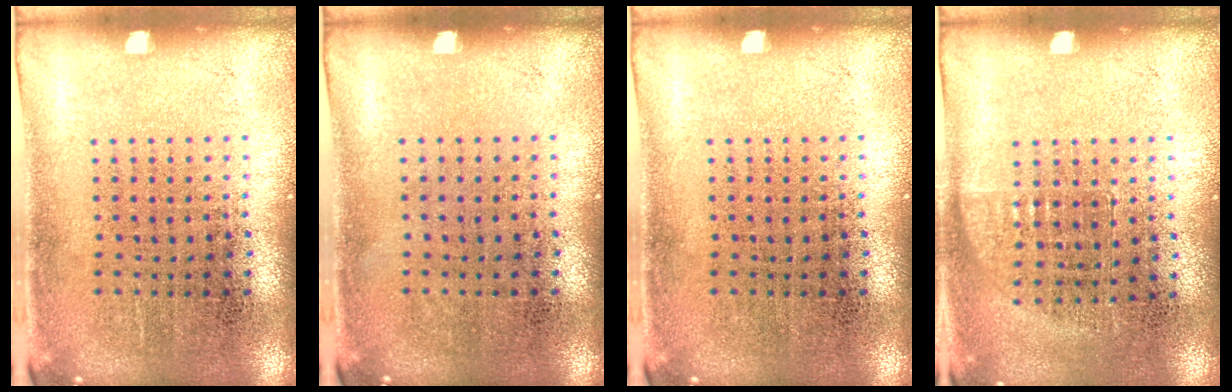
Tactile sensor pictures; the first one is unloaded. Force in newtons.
{"total": 0.0}
{"total": 0.0}
{"total": 0.7, "press": 0.6, "slide": 0.3}